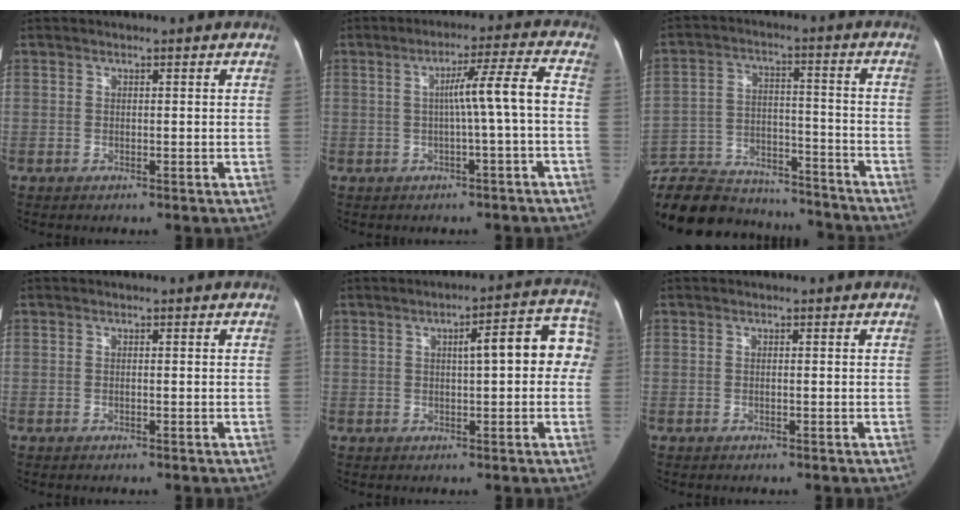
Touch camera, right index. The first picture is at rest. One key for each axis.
{"total": 6.9, "fx": -0.8, "fy": -0.9, "fz": 6.7, "tx": -0.104, "ty": 0.020, "tz": -0.009}
{"total": 24.2, "fx": -21.9, "fy": 6.9, "fz": 7.8, "tx": -0.175, "ty": -0.005, "tz": -0.327}
{"total": 0.0}
{"total": 9.8, "fx": 1.7, "fy": 2.6, "fz": 9.3, "tx": -0.110, "ty": 0.043, "tz": 0.017}
{"total": 0.0}